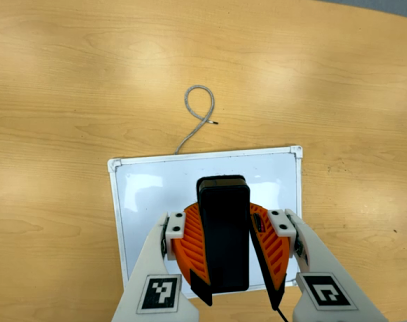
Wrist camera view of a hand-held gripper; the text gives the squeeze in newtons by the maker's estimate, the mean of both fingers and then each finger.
{"total": 8.8, "left": 9.4, "right": 8.3}